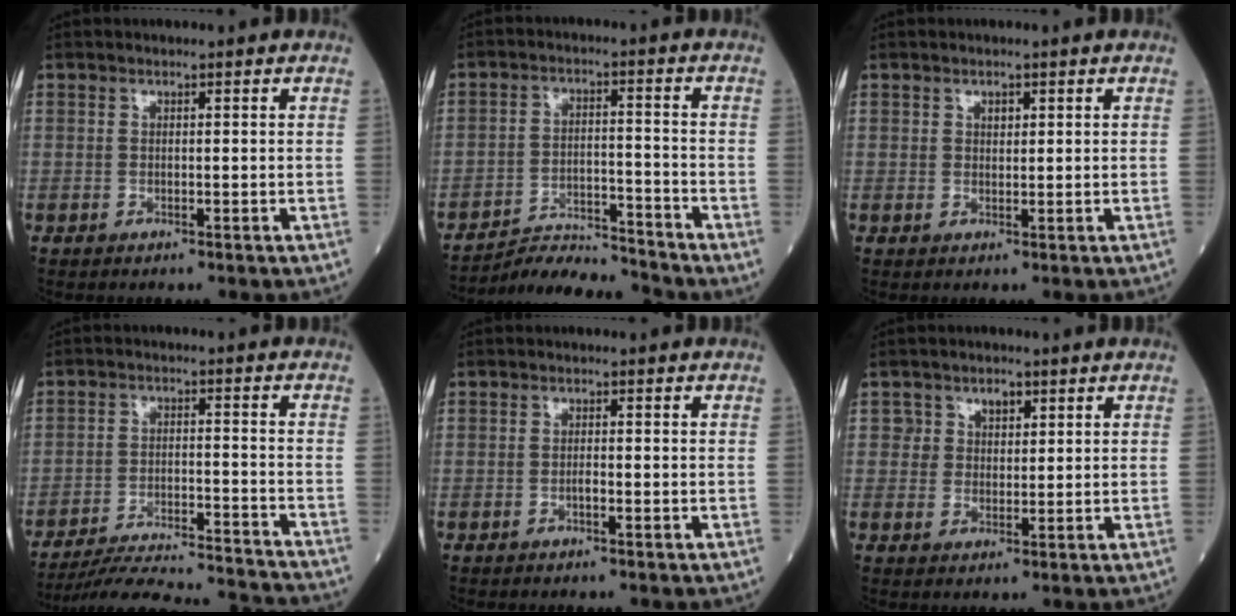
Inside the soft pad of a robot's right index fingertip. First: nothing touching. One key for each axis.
{"total": 7.9, "fx": -7.9, "fy": -0.8, "fz": 0.3, "tx": -0.003, "ty": 0.006, "tz": -0.139}
{"total": 1.2, "fx": 0.6, "fy": 0.8, "fz": 0.7, "tx": -0.007, "ty": -0.002, "tz": 0.009}
{"total": 17.9, "fx": -17.3, "fy": 0.1, "fz": 4.6, "tx": -0.080, "ty": -0.017, "tz": -0.247}
{"total": 1.2, "fx": -0.5, "fy": 0.2, "fz": 1.0, "tx": -0.018, "ty": 0.002, "tz": -0.011}
{"total": 3.1, "fx": 1.5, "fy": 2.5, "fz": 1.1, "tx": -0.006, "ty": 0.000, "tz": 0.020}